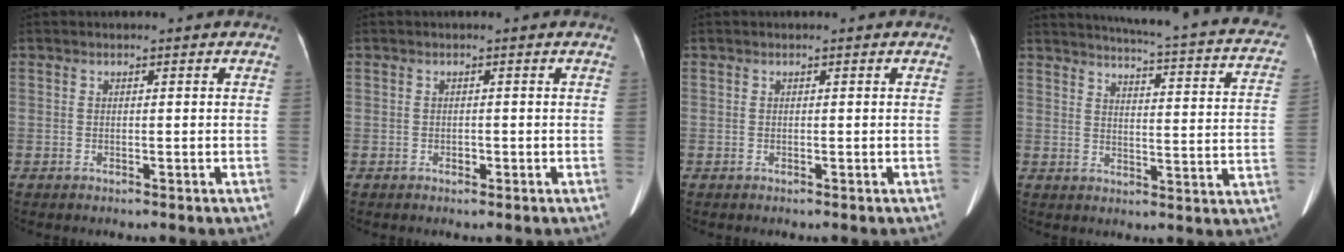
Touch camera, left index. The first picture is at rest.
{"total": 0.6, "force": [-0.3, 0.4, 0.3], "torque": [-0.005, 0.002, -0.005]}
{"total": 0.0}
{"total": 22.3, "force": [18.9, 2.9, 11.5], "torque": [-0.151, -0.038, 0.205]}